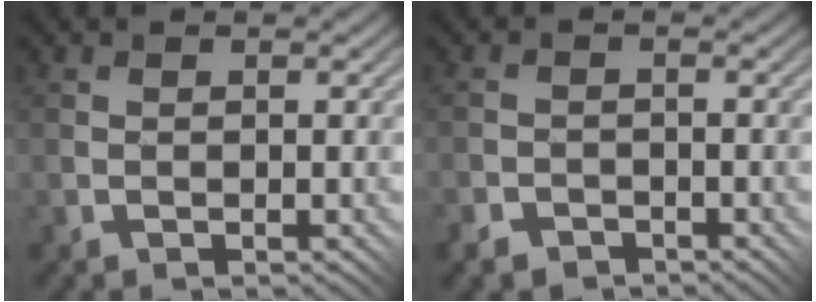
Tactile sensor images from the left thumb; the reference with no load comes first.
{"total": 2.7, "force": [-2.3, 1.4, 0.3], "torque": [-0.001, 0.002, -0.046]}